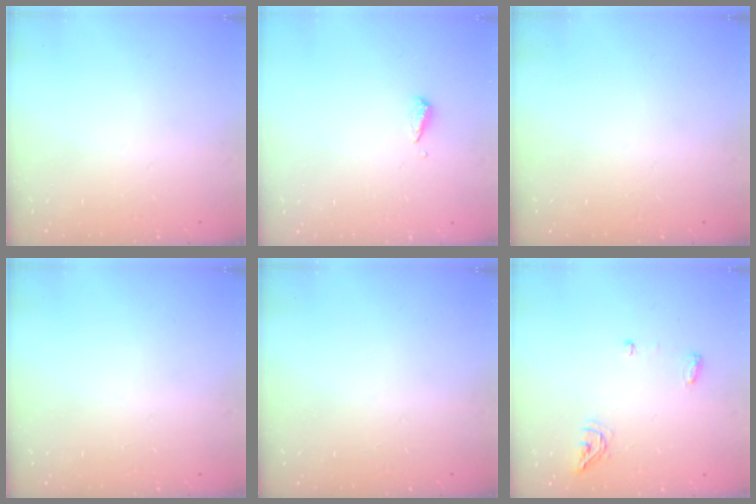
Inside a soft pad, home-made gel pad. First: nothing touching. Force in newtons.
{"total": 3.1, "press": 3.1, "slide": 0.3}
{"total": 0.0}
{"total": 0.0}
{"total": 0.0}
{"total": 5.8, "press": 5.7, "slide": 0.9}